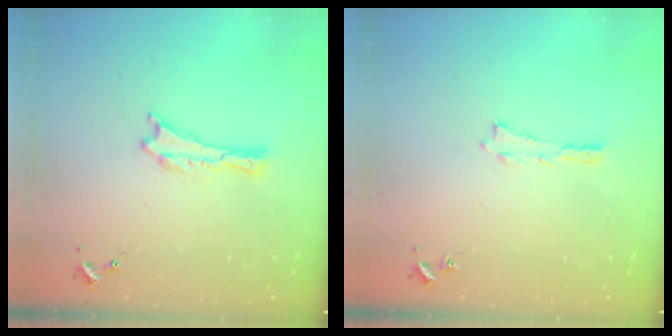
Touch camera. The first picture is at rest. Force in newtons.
{"total": 0.0}